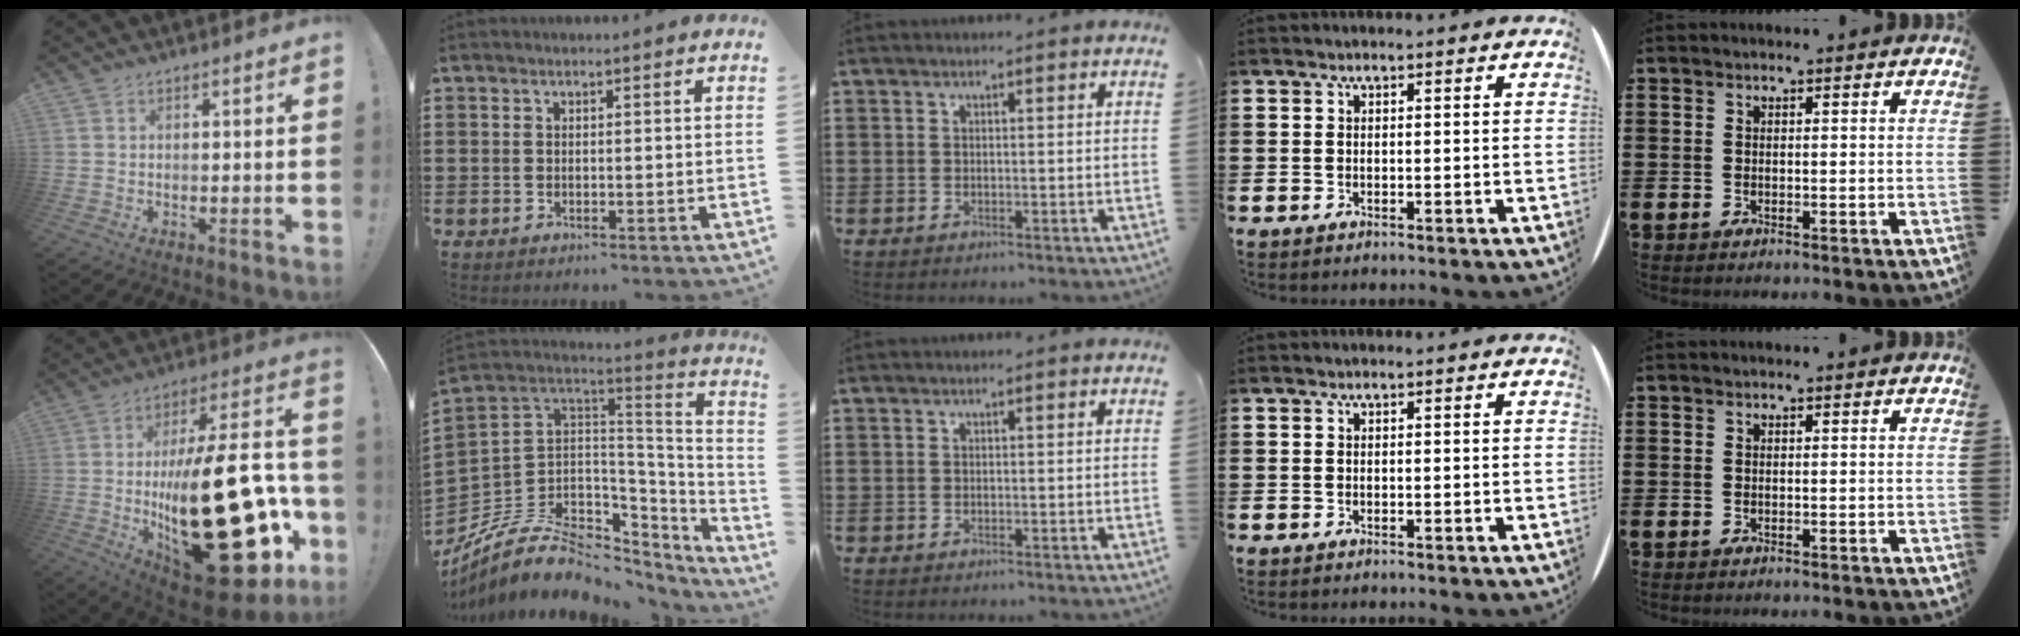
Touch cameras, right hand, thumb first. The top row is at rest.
{"thumb": {"total": 39.2, "force": [-6.6, 16.1, 35.2], "torque": [-0.561, 0.019, -0.071]}, "index": {"total": 9.6, "force": [-4.3, 7.0, 5.1], "torque": [-0.130, -0.011, -0.069]}}